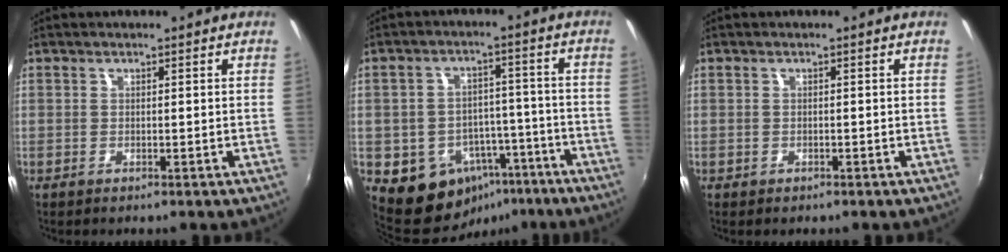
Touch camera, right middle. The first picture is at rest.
{"total": 10.3, "force": [-4.8, 8.2, 3.8], "torque": [-0.083, 0.025, -0.038]}
{"total": 0.5, "force": [-0.3, 0.4, 0.1], "torque": [-0.002, -0.001, -0.004]}